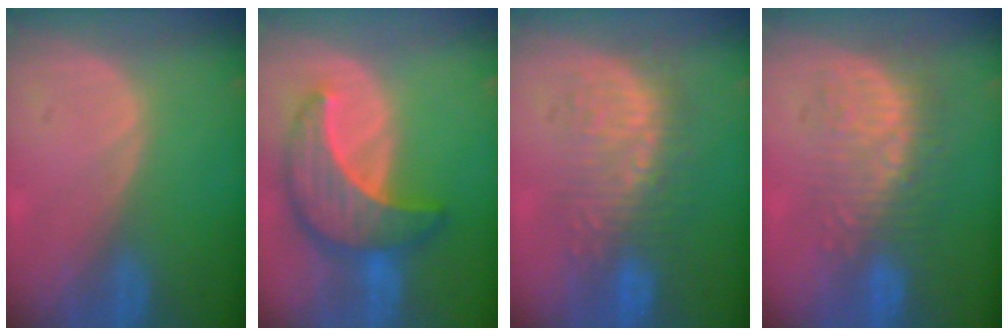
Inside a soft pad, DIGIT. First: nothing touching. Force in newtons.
{"total": 9.9, "press": 9.8, "slide": 0.6}
{"total": 8.9, "press": 8.6, "slide": 2.0}
{"total": 9.1, "press": 8.4, "slide": 3.5}